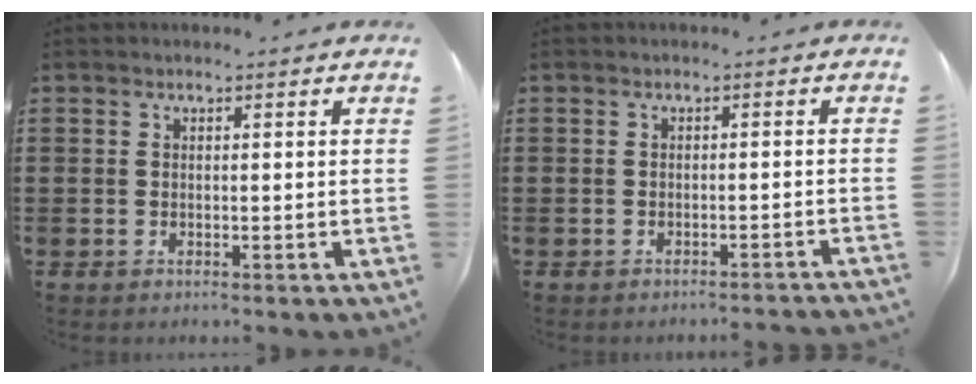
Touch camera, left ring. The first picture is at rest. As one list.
[{"total": 1.3, "force": [-1.2, -0.2, 0.4], "torque": [-0.006, 0.001, -0.023]}]